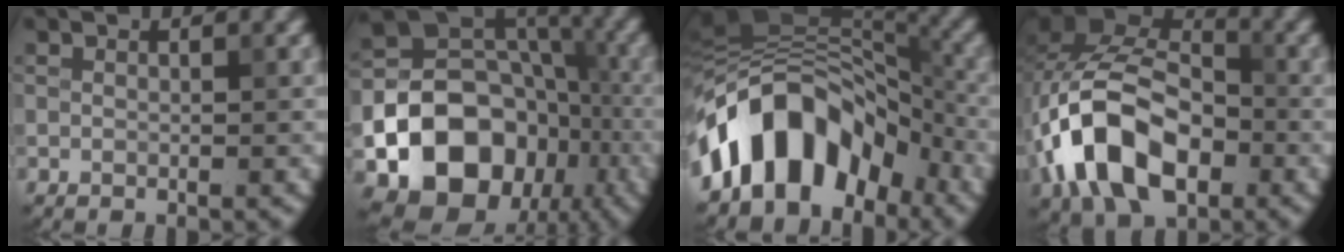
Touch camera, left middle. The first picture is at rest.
{"total": 19.9, "force": [-7.5, 16.5, 8.4], "torque": [-0.139, -0.034, -0.146]}
{"total": 11.4, "force": [-5.6, 7.1, 6.9], "torque": [-0.095, 0.026, -0.112]}
{"total": 11.6, "force": [-4.0, 7.3, 8.1], "torque": [-0.158, 0.005, -0.084]}